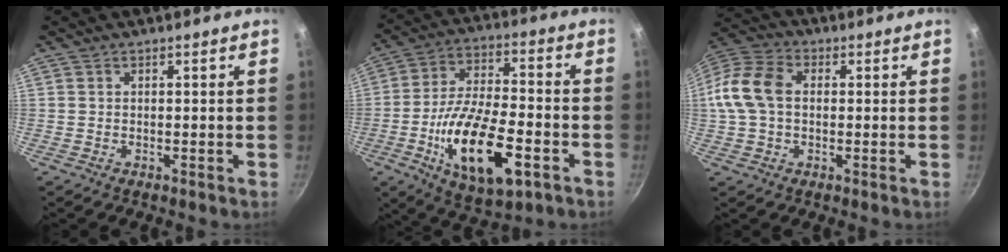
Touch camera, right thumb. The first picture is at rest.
{"total": 19.7, "force": [-6.8, 8.4, 16.4], "torque": [-0.284, 0.025, -0.114]}
{"total": 11.4, "force": [0.7, 7.9, 8.2], "torque": [-0.153, 0.027, -0.003]}